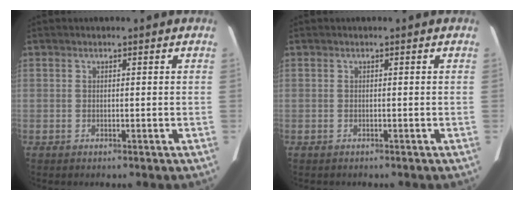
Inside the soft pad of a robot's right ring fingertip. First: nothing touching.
{"total": 0.5, "force": [-0.4, 0.2, 0.2], "torque": [-0.010, 0.000, -0.005]}